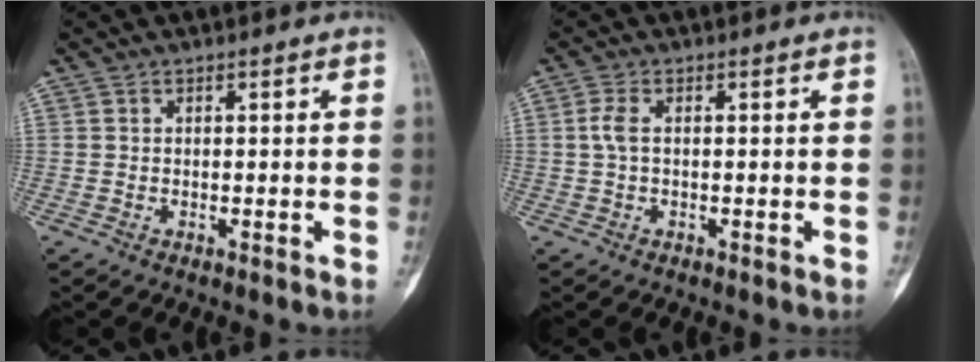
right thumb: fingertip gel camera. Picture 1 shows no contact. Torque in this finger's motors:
{"motor_torque": [0.10, 0.30, 0.38, -0.12, 0.00]}